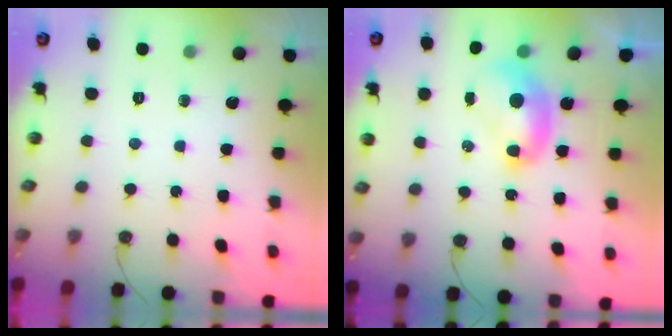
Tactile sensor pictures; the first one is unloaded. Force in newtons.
{"total": 2.1, "press": 2.1, "slide": 0.2}